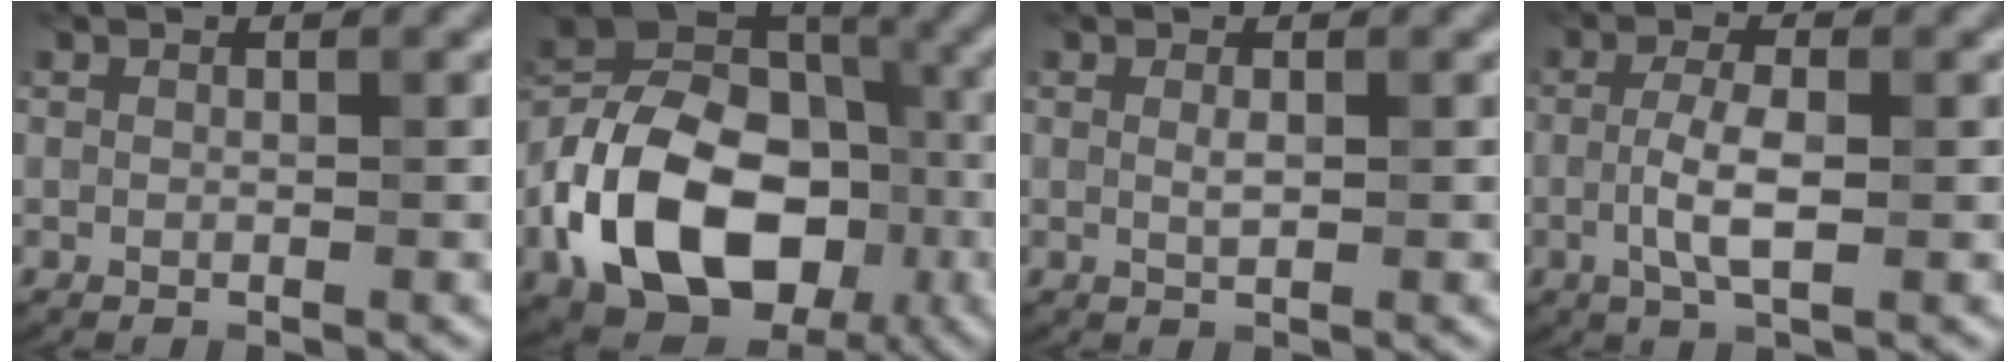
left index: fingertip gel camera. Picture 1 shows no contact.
{"total": 14.8, "force": [-4.9, 10.3, 9.4], "torque": [-0.182, -0.005, -0.103]}
{"total": 0.9, "force": [0.2, 0.2, 0.8], "torque": [-0.016, 0.000, 0.004]}
{"total": 3.7, "force": [-0.5, 1.1, 3.4], "torque": [-0.072, 0.000, -0.013]}